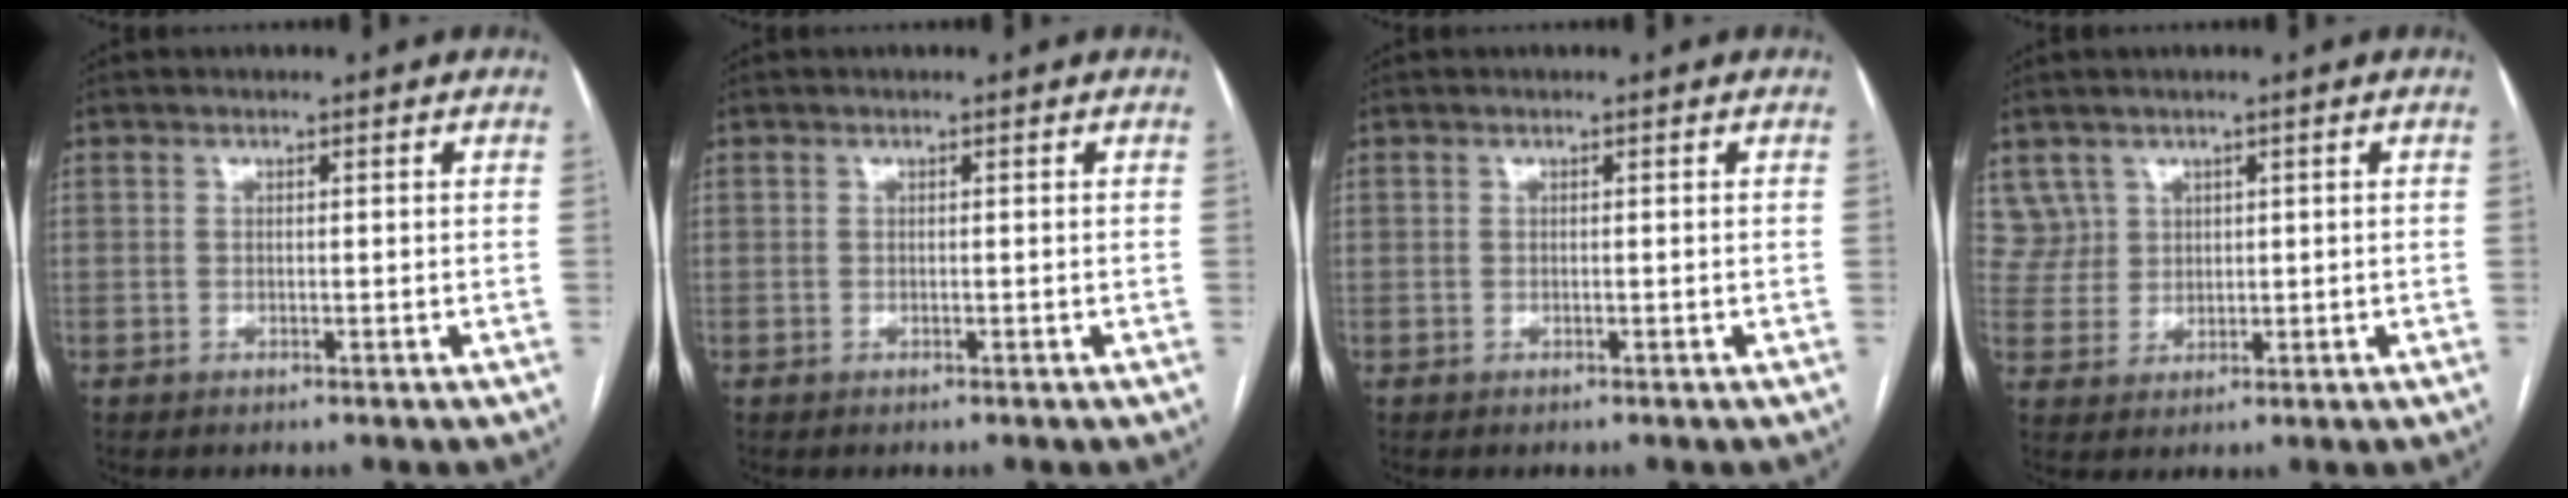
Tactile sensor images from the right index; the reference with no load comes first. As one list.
[{"total": 0.0}, {"total": 0.0}, {"total": 4.4, "force": [2.7, 3.5, -0.3], "torque": [0.014, 0.009, 0.057]}]